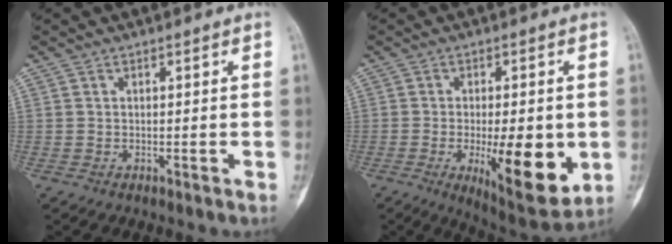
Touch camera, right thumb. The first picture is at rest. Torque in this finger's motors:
{"motor_torque": [-0.15, 0.92, 0.66, 0.53, 0.05]}